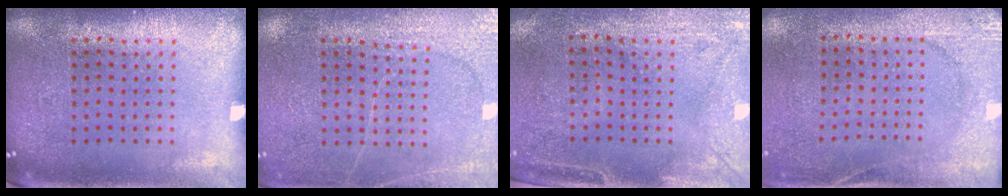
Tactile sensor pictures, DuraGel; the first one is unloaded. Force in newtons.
{"total": 2.8, "press": 2.7, "slide": 0.7}
{"total": 3.0, "press": 2.4, "slide": 1.8}
{"total": 2.7, "press": 2.2, "slide": 1.5}